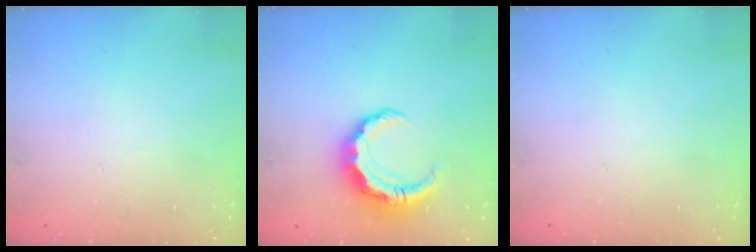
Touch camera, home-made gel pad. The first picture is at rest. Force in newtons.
{"total": 8.4, "press": 8.3, "slide": 1.3}
{"total": 0.0}